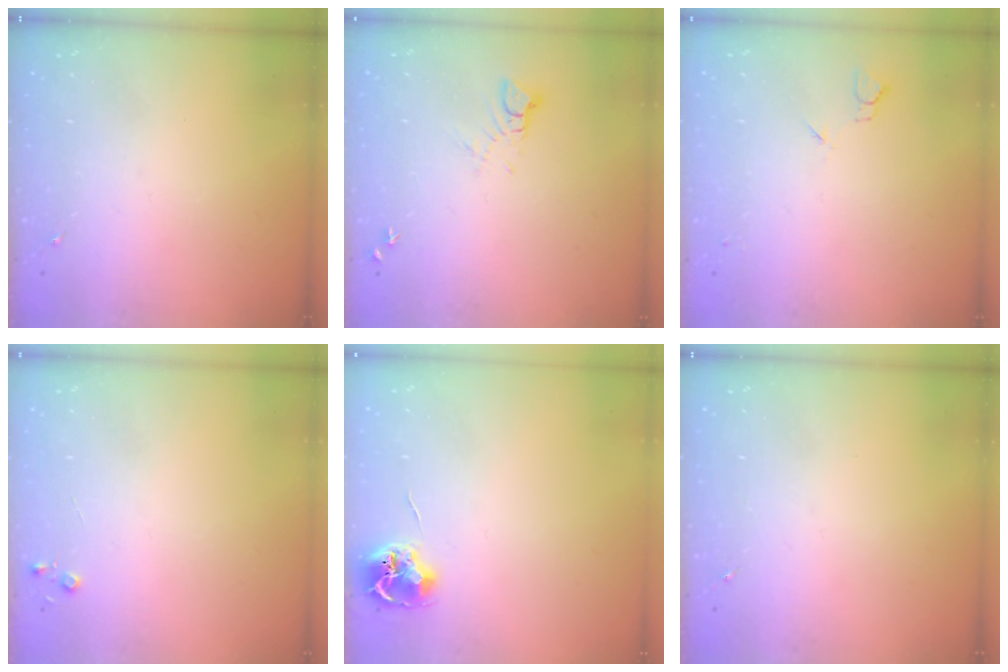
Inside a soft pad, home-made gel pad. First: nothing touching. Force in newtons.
{"total": 5.9, "press": 5.9, "slide": 0.6}
{"total": 3.2, "press": 3.2, "slide": 0.4}
{"total": 3.6, "press": 3.6, "slide": 0.4}
{"total": 7.6, "press": 7.5, "slide": 0.6}
{"total": 0.0}